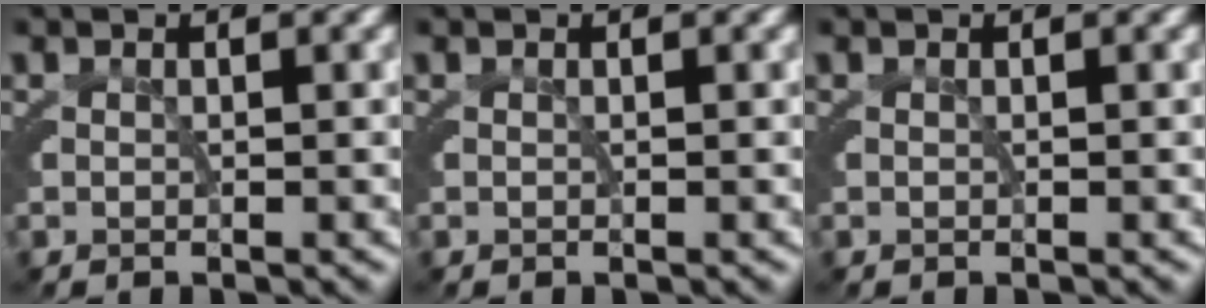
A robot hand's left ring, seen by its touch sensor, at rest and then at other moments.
{"total": 0.0}
{"total": 0.0}